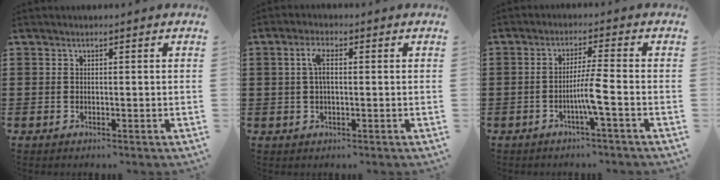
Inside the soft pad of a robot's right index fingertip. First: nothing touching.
{"total": 3.7, "force": [0.5, 1.4, 3.4], "torque": [-0.077, 0.006, 0.004]}
{"total": 4.6, "force": [-1.7, -0.7, 4.2], "torque": [-0.081, -0.013, -0.037]}